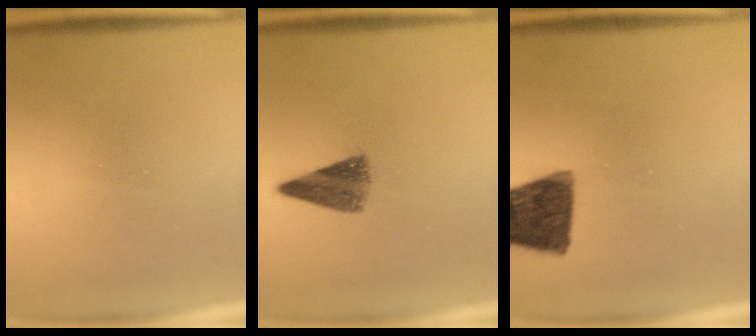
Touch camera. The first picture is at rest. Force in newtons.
{"total": 5.4}
{"total": 13.0}